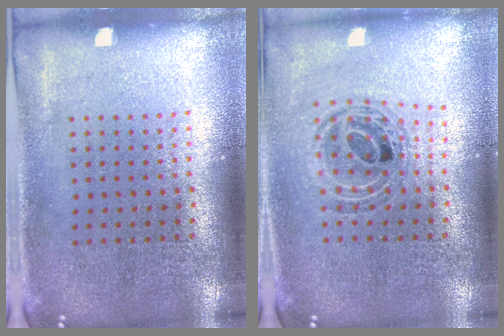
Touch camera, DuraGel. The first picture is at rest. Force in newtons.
{"total": 0.8, "press": 0.8, "slide": 0.2}